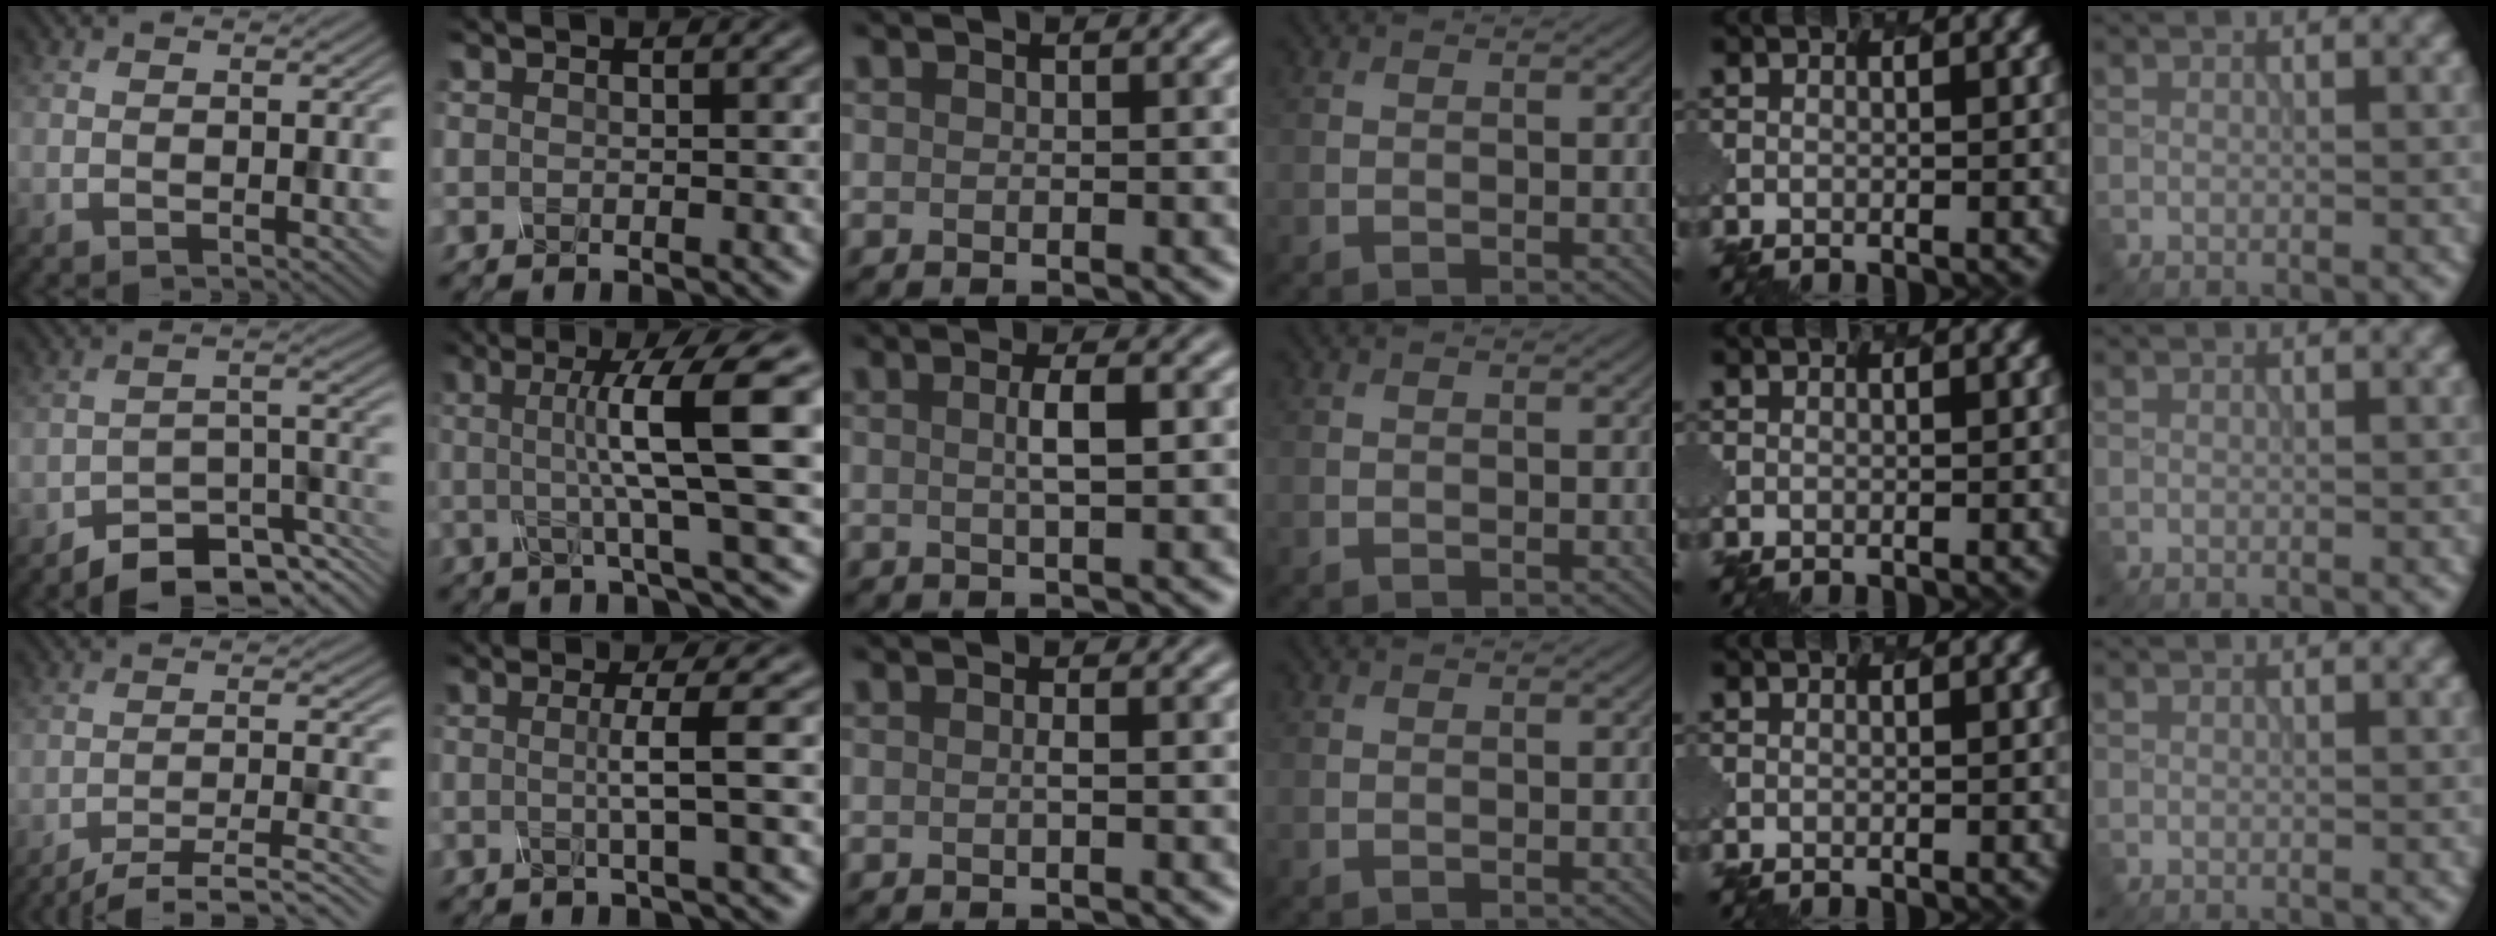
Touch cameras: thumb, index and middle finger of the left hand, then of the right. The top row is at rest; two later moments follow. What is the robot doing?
{"motion": "shake", "object": "salt shaker"}